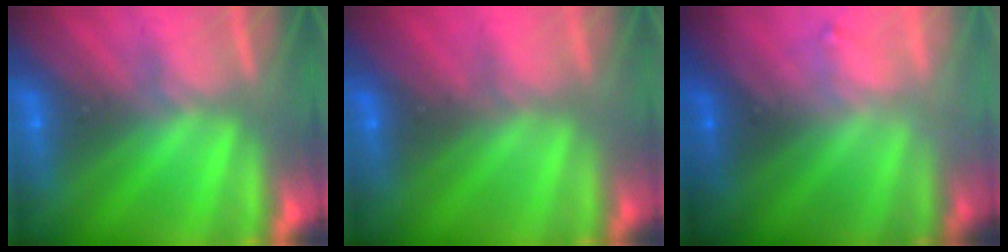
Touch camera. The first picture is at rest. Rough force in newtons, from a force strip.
{"total": 4.7}
{"total": 7.4}